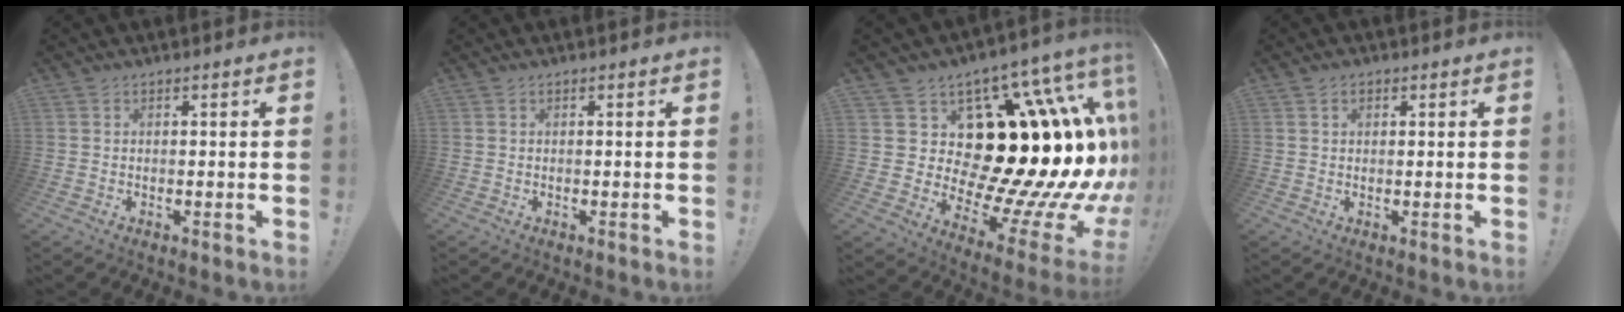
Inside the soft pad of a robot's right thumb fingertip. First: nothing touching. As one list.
[{"total": 0.0}, {"total": 25.8, "force": [1.6, 11.5, 23.1], "torque": [-0.319, -0.089, 0.093]}, {"total": 1.4, "force": [0.5, 1.1, 0.5], "torque": [-0.010, 0.002, 0.009]}]